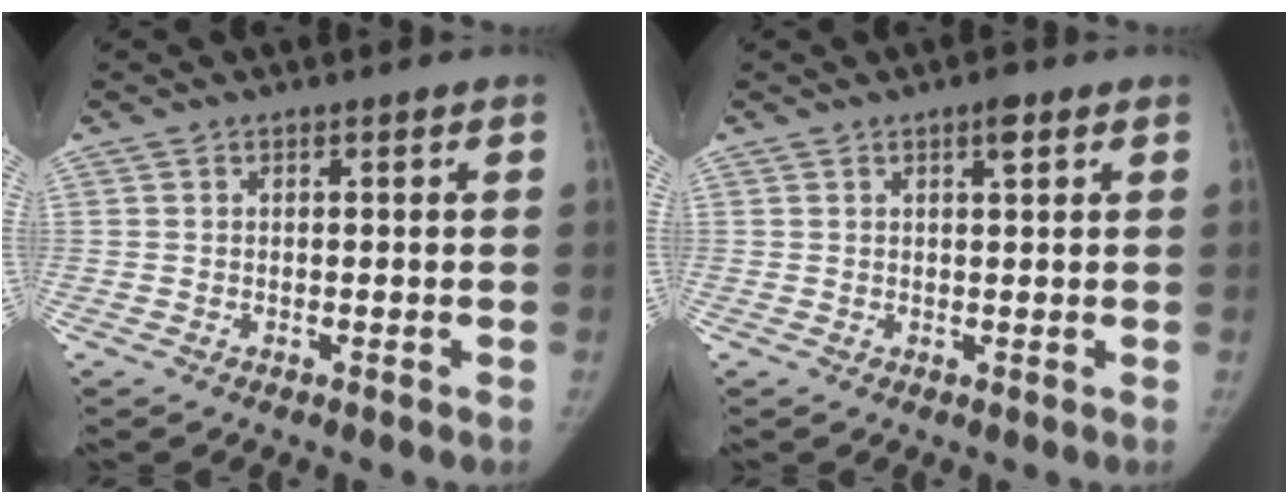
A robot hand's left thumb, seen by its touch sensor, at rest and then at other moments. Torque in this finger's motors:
{"motor_torque": [0.09, -0.15, 0.48, -0.37, 0.08]}